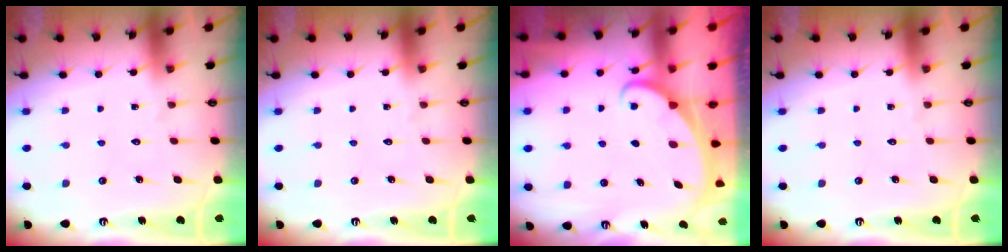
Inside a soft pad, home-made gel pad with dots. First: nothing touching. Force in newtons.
{"total": 0.0}
{"total": 2.3, "press": 2.3, "slide": 0.3}
{"total": 0.0}